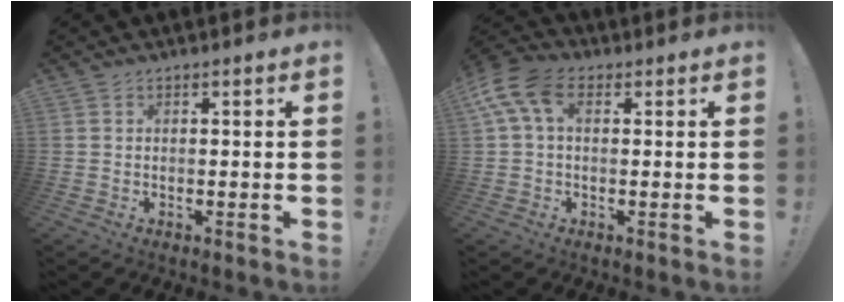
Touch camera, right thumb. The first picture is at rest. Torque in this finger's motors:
{"motor_torque": [0.39, 0.56, 1.00, 0.13, 0.35]}